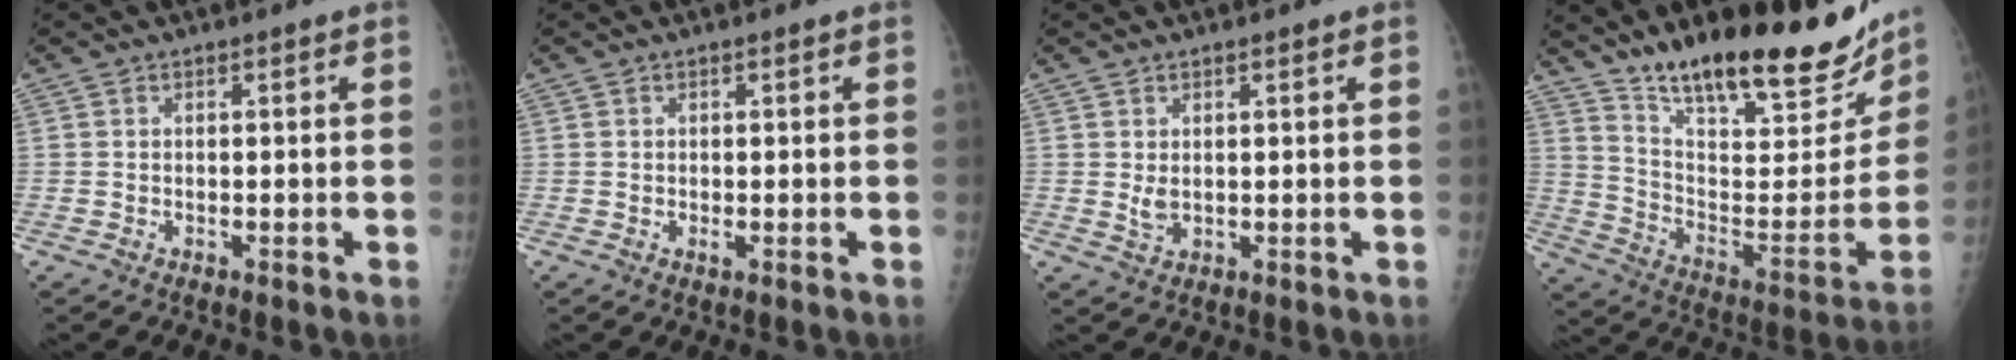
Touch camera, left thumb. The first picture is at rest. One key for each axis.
{"total": 0.8, "fx": 0.0, "fy": 0.4, "fz": 0.7, "tx": -0.010, "ty": -0.003, "tz": 0.002}
{"total": 2.4, "fx": 0.7, "fy": 1.3, "fz": 1.9, "tx": -0.029, "ty": -0.009, "tz": 0.018}
{"total": 27.9, "fx": 20.9, "fy": 8.1, "fz": 16.7, "tx": -0.224, "ty": -0.091, "tz": 0.319}